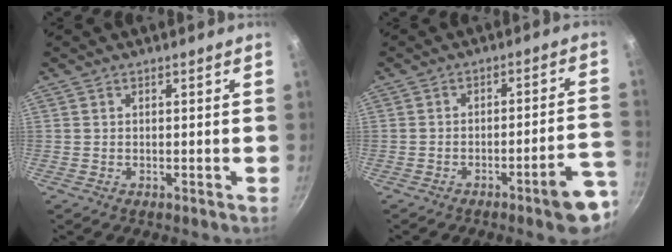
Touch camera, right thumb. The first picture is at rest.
{"total": 10.3, "force": [-5.4, 2.2, 8.5], "torque": [-0.083, 0.040, -0.065]}